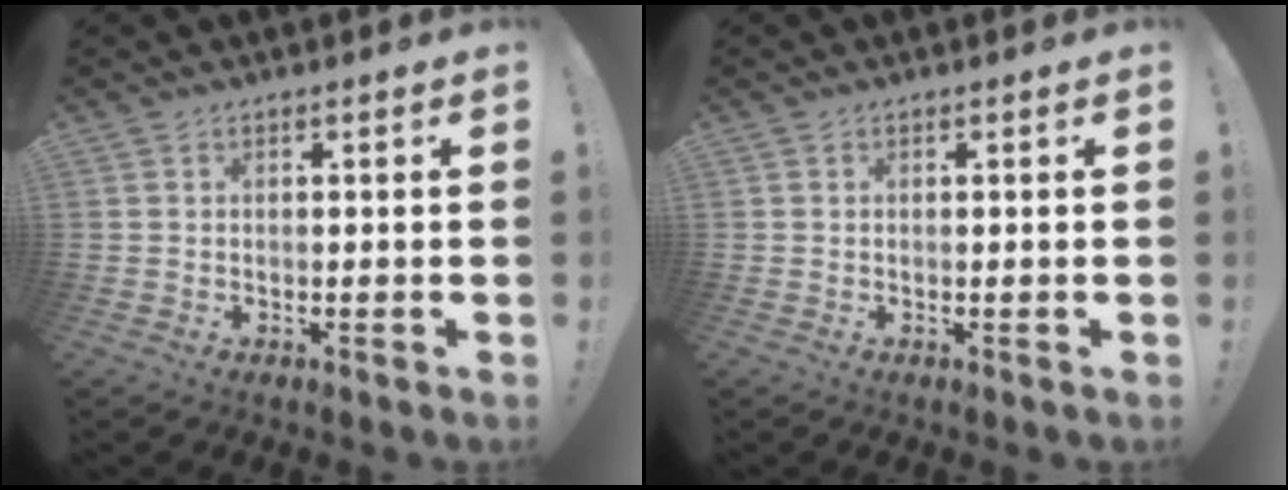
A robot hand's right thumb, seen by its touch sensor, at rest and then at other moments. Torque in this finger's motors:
{"motor_torque": [0.00, 0.00, -0.04, -0.04, 0.04]}